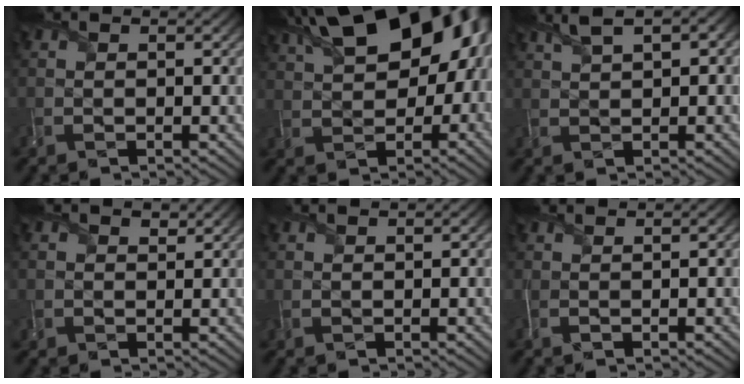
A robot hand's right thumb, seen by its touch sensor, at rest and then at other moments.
{"total": 19.4, "force": [6.1, 11.8, 14.2], "torque": [-0.225, 0.045, 0.103]}
{"total": 4.6, "force": [2.0, 1.6, 3.8], "torque": [-0.086, 0.013, 0.042]}
{"total": 1.5, "force": [1.0, 1.1, 0.4], "torque": [-0.014, -0.006, 0.019]}
{"total": 0.8, "force": [0.6, 0.1, 0.4], "torque": [-0.017, 0.002, 0.014]}
{"total": 1.0, "force": [0.6, 0.0, 0.8], "torque": [-0.022, 0.005, 0.009]}